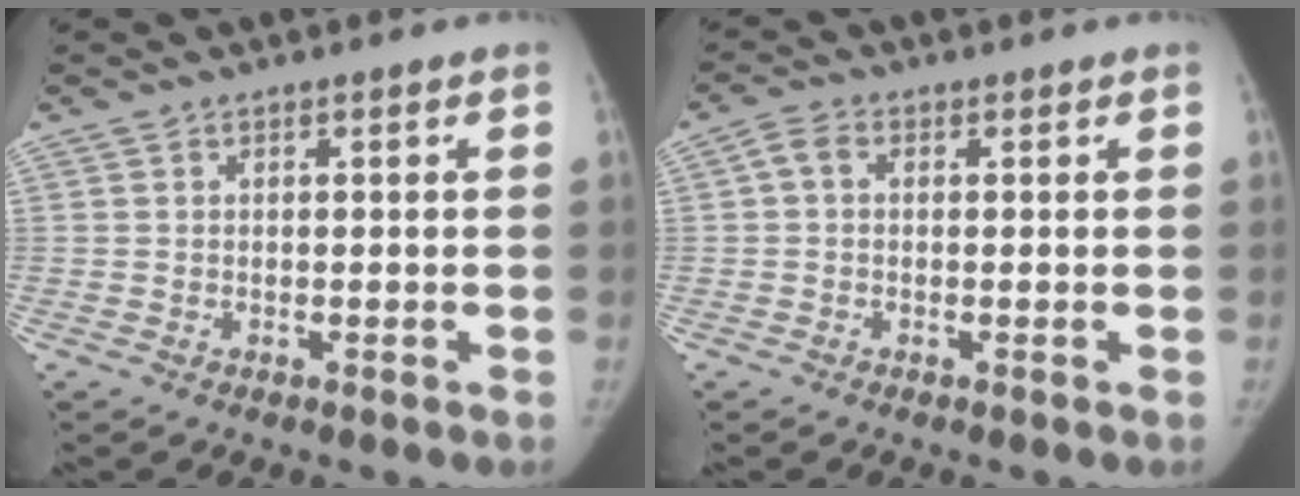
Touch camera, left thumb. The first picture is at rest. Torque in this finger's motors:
{"motor_torque": [-0.17, -0.24, 0.66, 0.13, 0.09]}